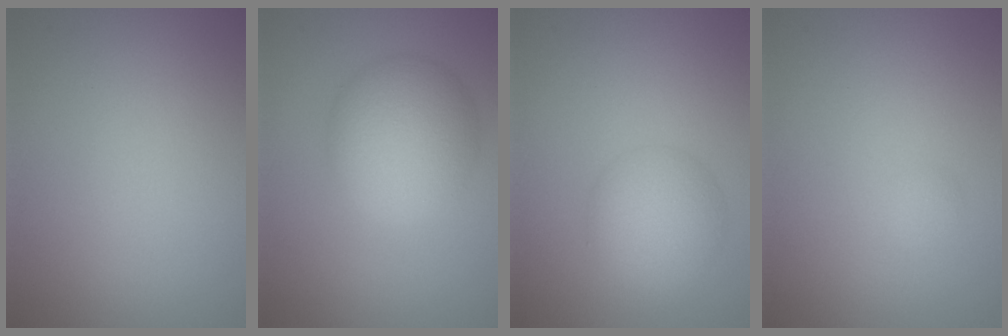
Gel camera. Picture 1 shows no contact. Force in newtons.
{"total": 6.2, "press": 6.2, "slide": 0.2}
{"total": 4.3, "press": 4.3, "slide": 0.2}
{"total": 0.6, "press": 0.6, "slide": 0.1}